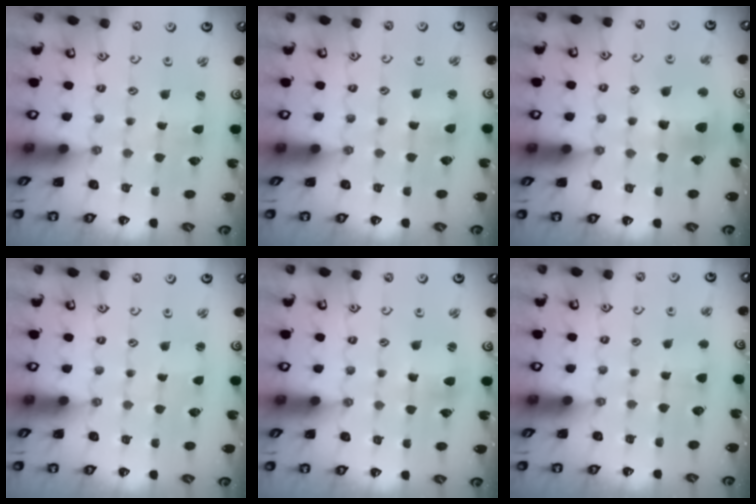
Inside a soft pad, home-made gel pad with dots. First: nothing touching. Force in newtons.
{"total": 2.7, "press": 2.7, "slide": 0.3}
{"total": 10.9, "press": 10.7, "slide": 2.1}
{"total": 0.0}
{"total": 3.7, "press": 3.7, "slide": 0.3}
{"total": 2.8, "press": 2.8, "slide": 0.5}